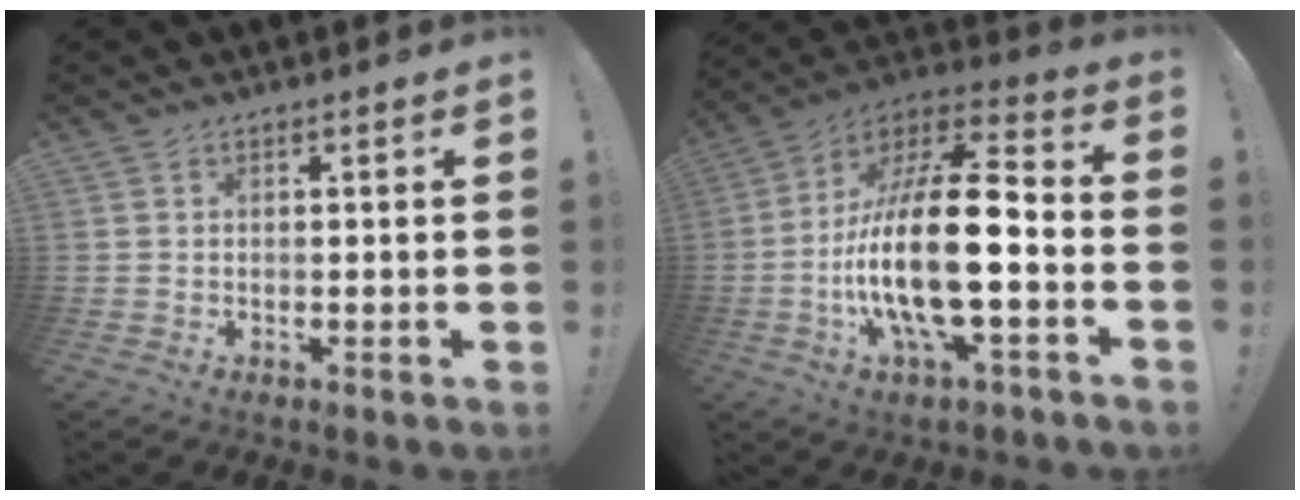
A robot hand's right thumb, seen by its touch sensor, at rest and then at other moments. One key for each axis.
{"total": 24.0, "fx": -4.8, "fy": 7.7, "fz": 22.3, "tx": -0.426, "ty": 0.016, "tz": -0.085}